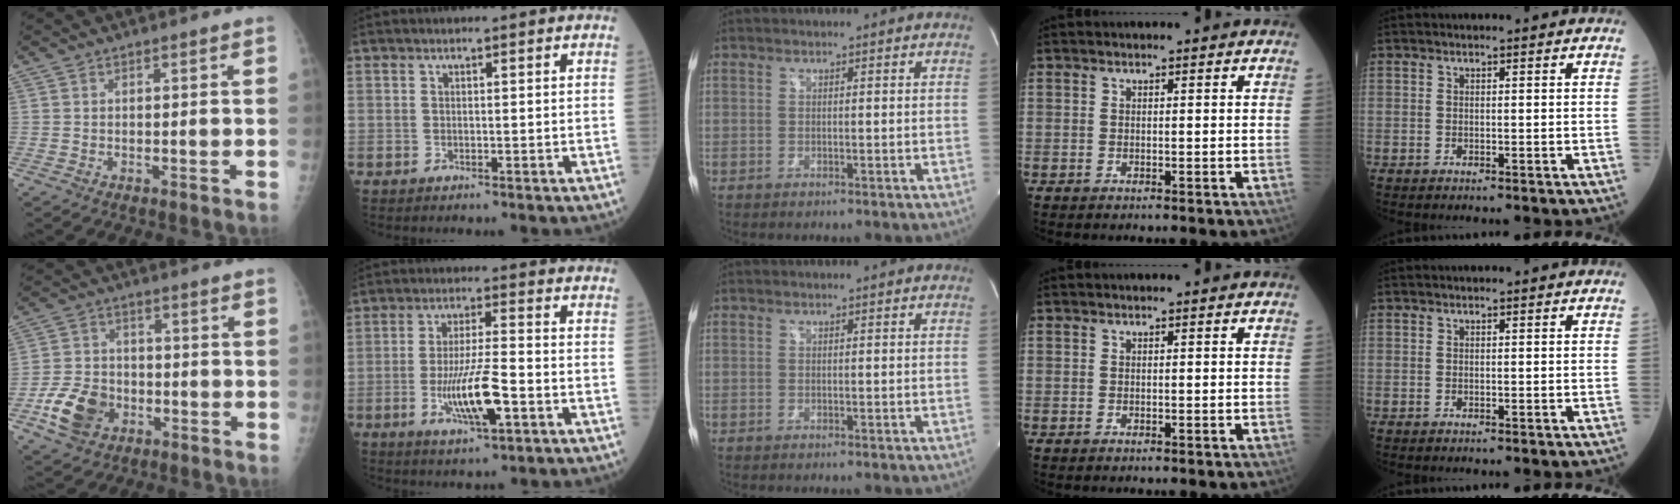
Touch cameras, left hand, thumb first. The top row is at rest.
{"thumb": {"total": 9.7, "force": [-3.9, 7.2, 5.2], "torque": [-0.082, 0.016, -0.070]}, "index": {"total": 9.3, "force": [-3.3, 1.4, 8.6], "torque": [-0.166, -0.013, -0.059]}}